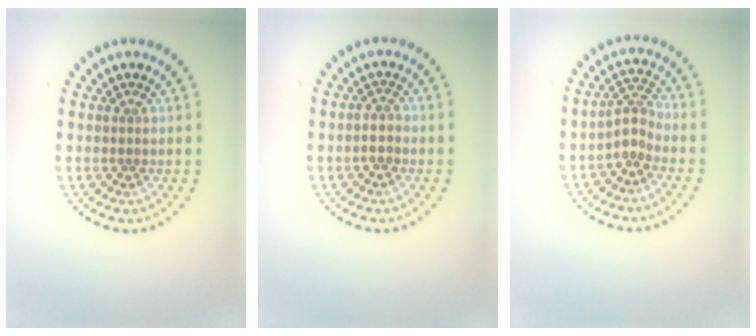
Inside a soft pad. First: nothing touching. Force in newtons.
{"total": 1.4, "press": 1.2, "slide": 0.6}
{"total": 2.2, "press": 1.5, "slide": 1.6}